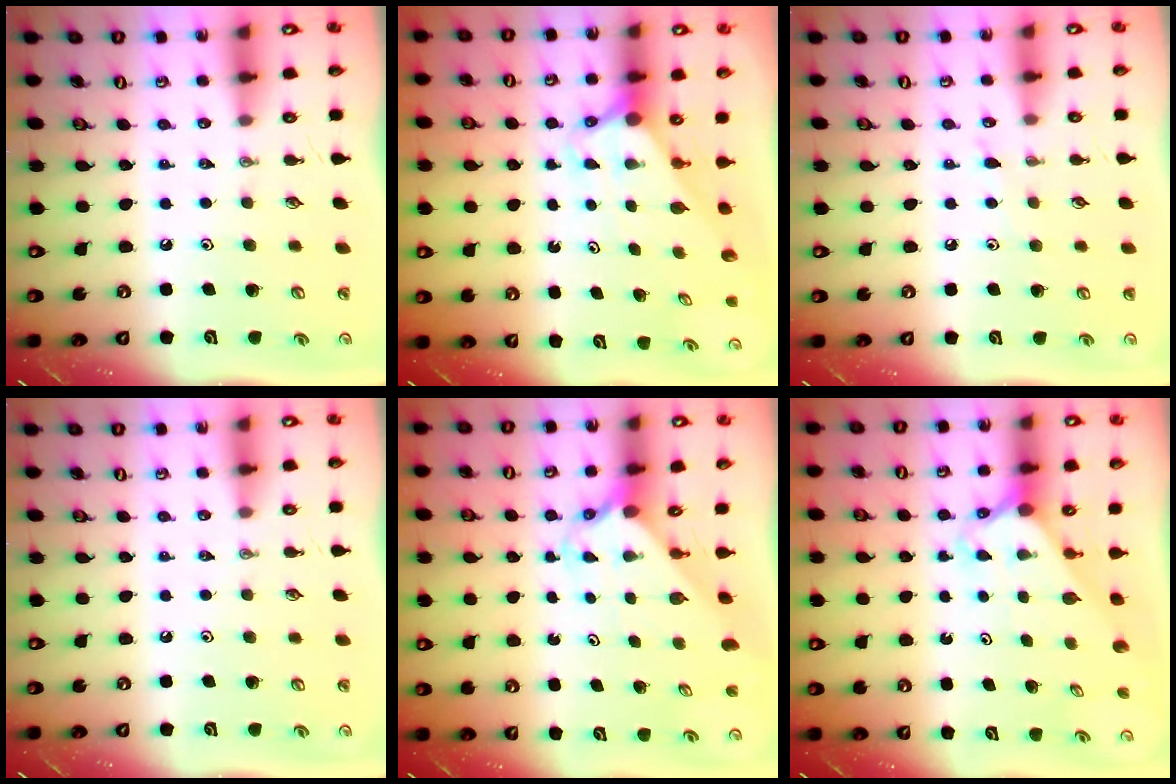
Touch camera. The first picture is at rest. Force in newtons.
{"total": 2.8, "press": 2.8, "slide": 0.0}
{"total": 3.2, "press": 3.2, "slide": 0.4}
{"total": 0.0}
{"total": 2.3, "press": 2.3, "slide": 0.2}
{"total": 2.3, "press": 2.3, "slide": 0.1}